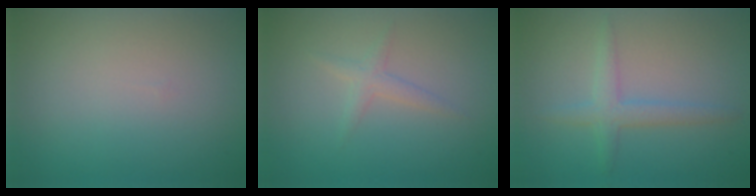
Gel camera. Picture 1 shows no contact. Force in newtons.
{"total": 1.3, "press": 1.3, "slide": 0.1}
{"total": 2.3, "press": 2.3, "slide": 0.1}